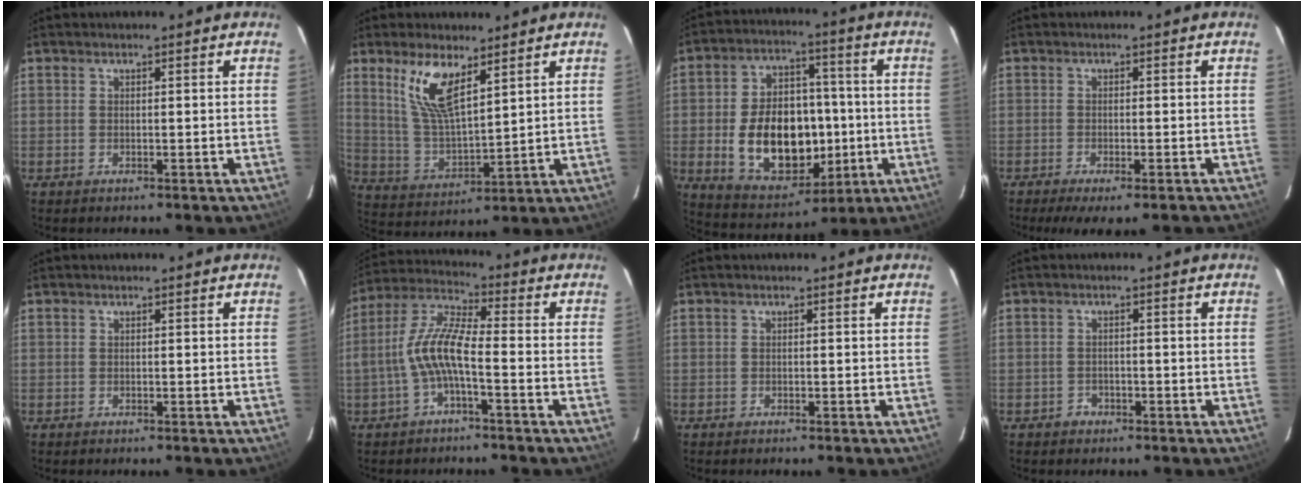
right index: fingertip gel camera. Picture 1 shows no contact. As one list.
[{"total": 11.0, "force": [6.4, 3.5, 8.1], "torque": [-0.164, 0.000, 0.138]}, {"total": 18.9, "force": [-2.8, 12.5, 13.8], "torque": [-0.273, 0.020, -0.017]}, {"total": 7.8, "force": [-6.1, 1.3, 4.6], "torque": [-0.094, -0.031, -0.089]}, {"total": 0.0}, {"total": 8.6, "force": [-2.6, 1.9, 8.0], "torque": [-0.181, 0.014, -0.049]}, {"total": 0.0}, {"total": 1.9, "force": [-1.2, 1.5, 0.2], "torque": [-0.005, 0.005, -0.016]}]